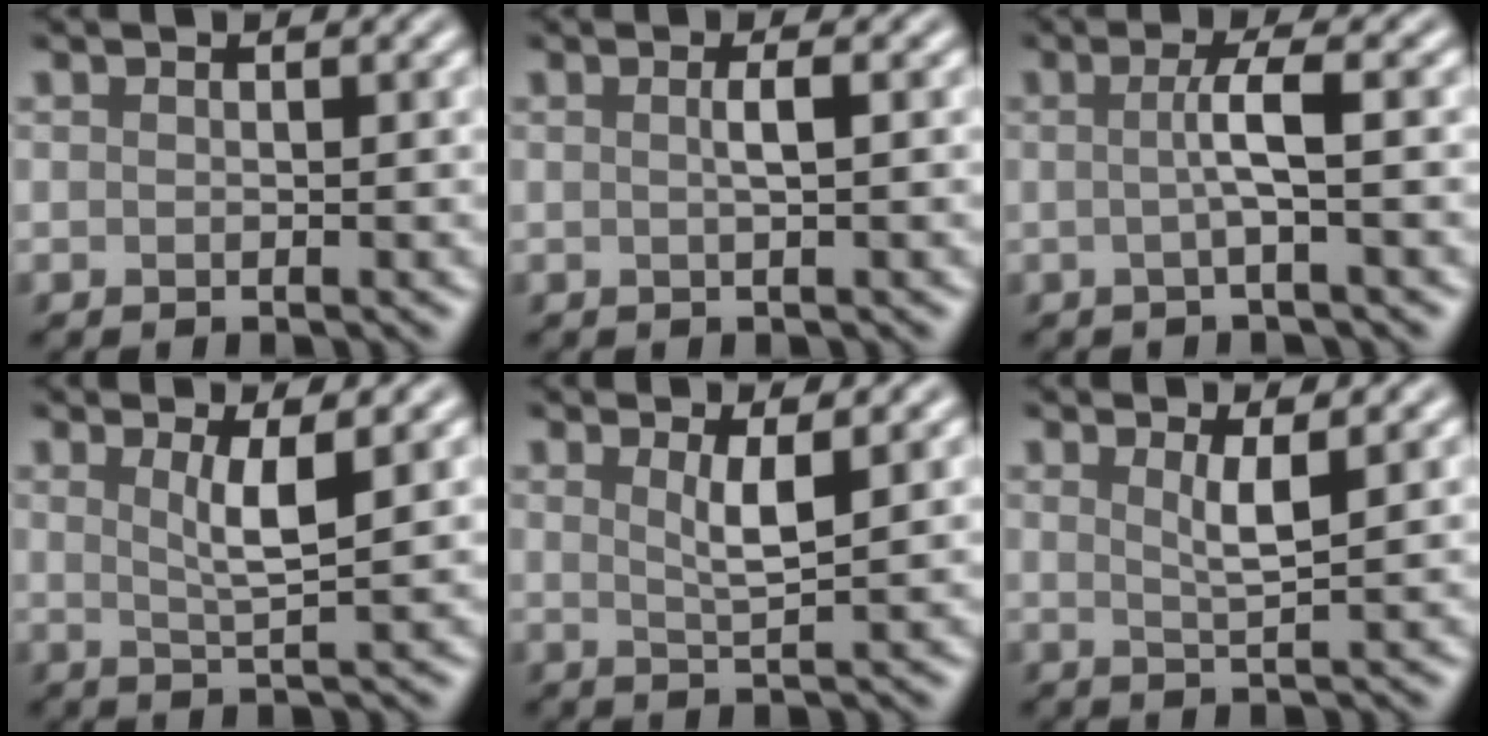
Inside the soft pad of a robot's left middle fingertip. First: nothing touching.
{"total": 1.4, "force": [0.1, 0.3, 1.4], "torque": [-0.023, 0.004, -0.002]}
{"total": 2.8, "force": [-0.1, 0.4, 2.7], "torque": [-0.051, -0.002, -0.006]}
{"total": 3.1, "force": [1.0, 0.6, 2.9], "torque": [-0.047, -0.004, 0.019]}
{"total": 2.6, "force": [1.0, 0.6, 2.4], "torque": [-0.037, -0.005, 0.017]}
{"total": 2.4, "force": [1.0, 0.5, 2.1], "torque": [-0.033, -0.004, 0.015]}